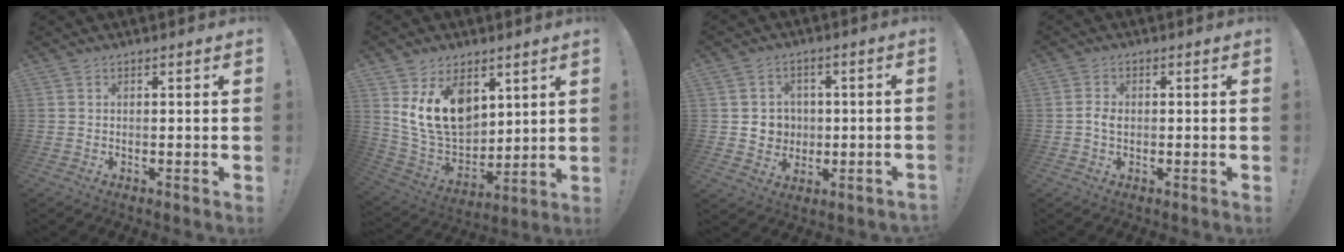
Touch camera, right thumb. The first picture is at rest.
{"total": 17.8, "force": [7.4, 12.3, 10.5], "torque": [-0.191, -0.048, 0.138]}
{"total": 6.7, "force": [-0.1, 6.6, 1.1], "torque": [-0.012, 0.000, 0.007]}
{"total": 2.5, "force": [-0.6, 1.5, 1.9], "torque": [-0.032, 0.007, -0.011]}